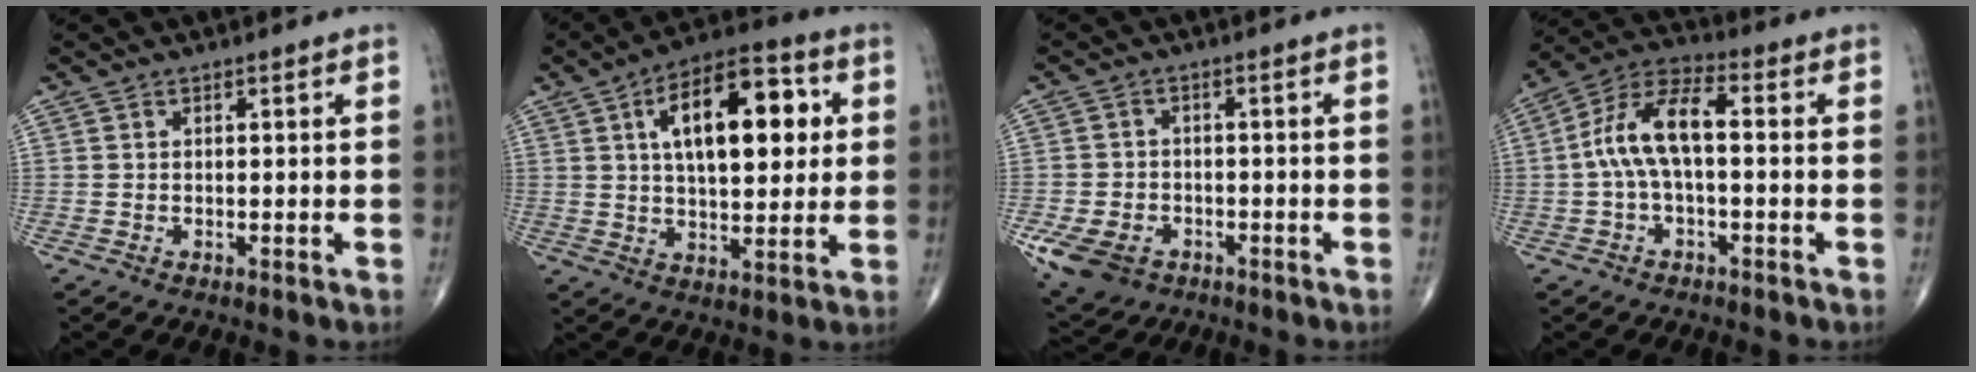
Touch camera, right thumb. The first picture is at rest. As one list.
[{"total": 17.6, "force": [4.4, 8.4, 14.9], "torque": [-0.205, 0.010, 0.065]}, {"total": 9.2, "force": [-4.2, 6.8, 4.7], "torque": [-0.092, 0.013, -0.063]}, {"total": 10.8, "force": [-0.1, 4.8, 9.6], "torque": [-0.195, 0.042, -0.009]}]